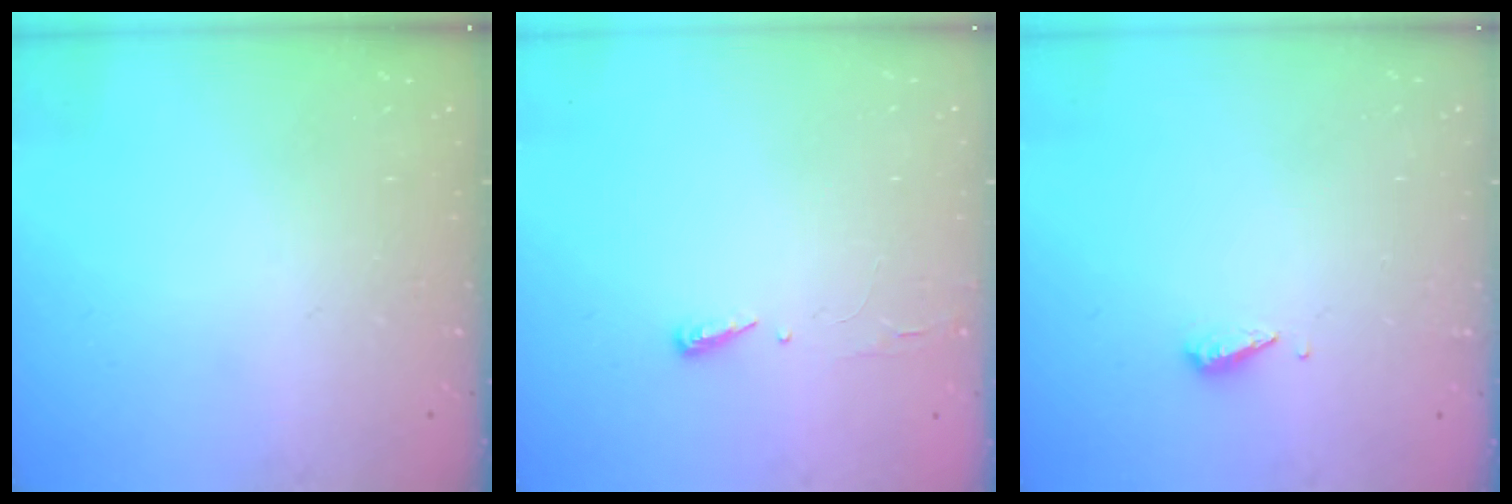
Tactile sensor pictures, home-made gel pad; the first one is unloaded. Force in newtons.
{"total": 2.9, "press": 2.9, "slide": 0.4}
{"total": 3.1, "press": 3.1, "slide": 0.2}